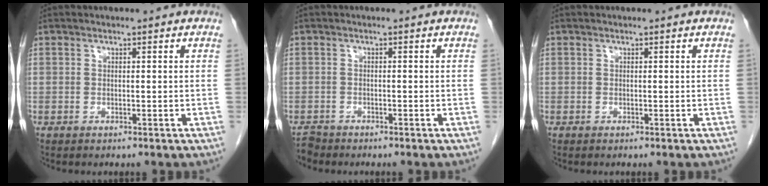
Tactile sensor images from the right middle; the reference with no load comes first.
{"total": 1.5, "force": [-1.5, 0.2, -0.2], "torque": [0.002, -0.006, -0.027]}
{"total": 0.0}